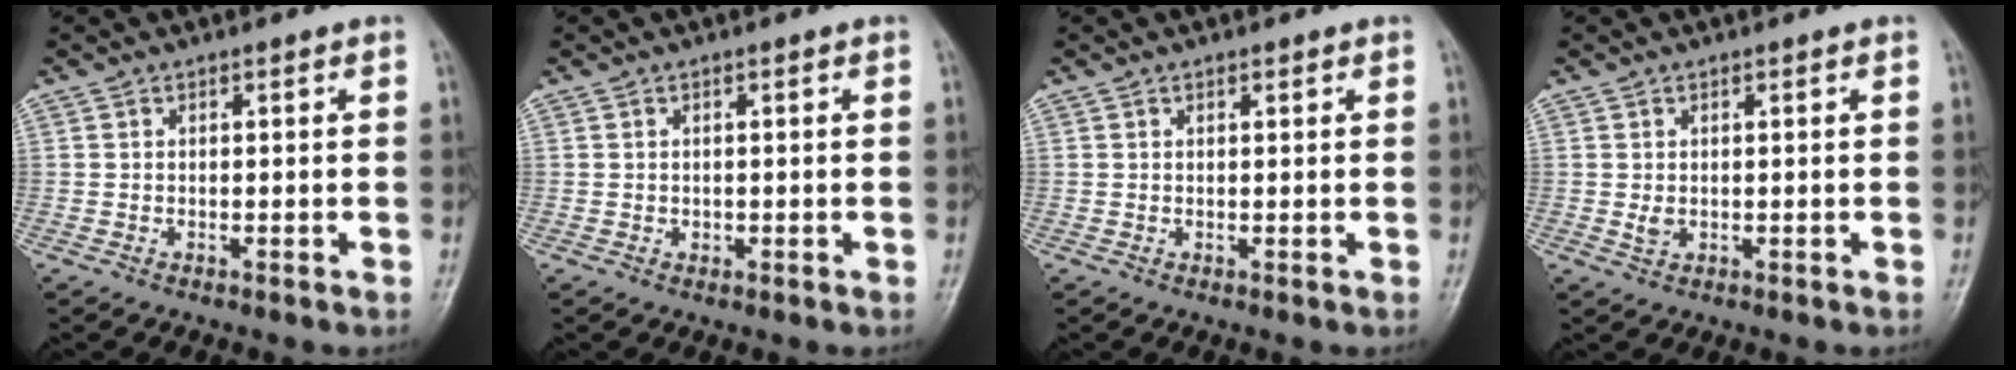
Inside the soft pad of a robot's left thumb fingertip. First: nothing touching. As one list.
[{"total": 0.6, "force": [0.0, 0.5, 0.2], "torque": [0.001, 0.000, 0.000]}, {"total": 0.7, "force": [0.5, 0.3, 0.4], "torque": [-0.006, -0.002, 0.006]}, {"total": 1.5, "force": [0.2, 1.1, 1.0], "torque": [-0.013, -0.003, 0.008]}]